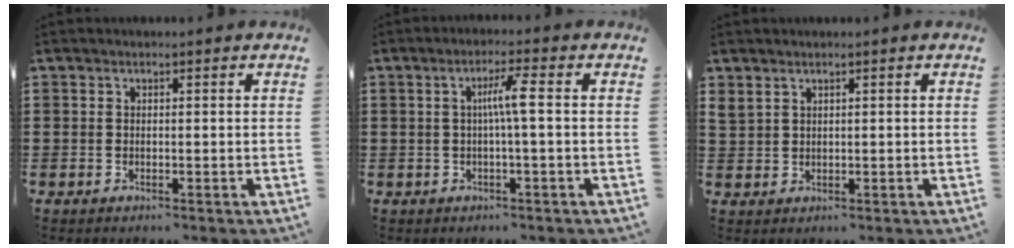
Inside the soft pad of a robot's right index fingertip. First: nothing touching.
{"total": 4.1, "force": [0.0, -0.1, 4.1], "torque": [-0.080, 0.000, -0.005]}
{"total": 1.5, "force": [1.3, 0.7, 0.4], "torque": [-0.011, 0.000, 0.025]}